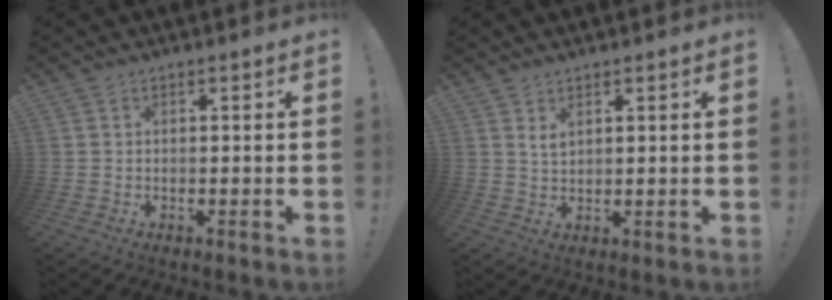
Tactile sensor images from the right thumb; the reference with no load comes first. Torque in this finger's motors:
{"motor_torque": [-0.16, 0.21, 0.22, 0.03, 0.05]}